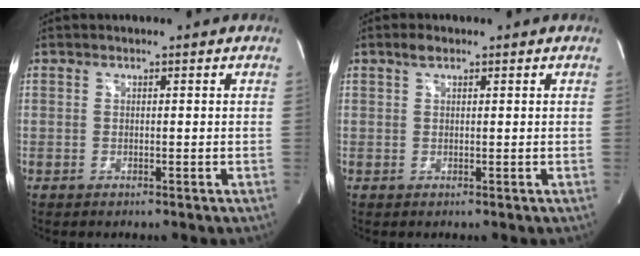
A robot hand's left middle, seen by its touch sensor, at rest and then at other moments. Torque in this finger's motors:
{"motor_torque": [0.43, -0.13, -0.07, 0.02]}